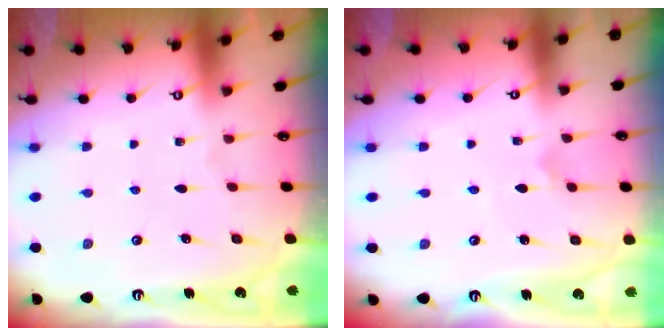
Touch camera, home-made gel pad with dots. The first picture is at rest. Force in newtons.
{"total": 2.3, "press": 2.3, "slide": 0.0}